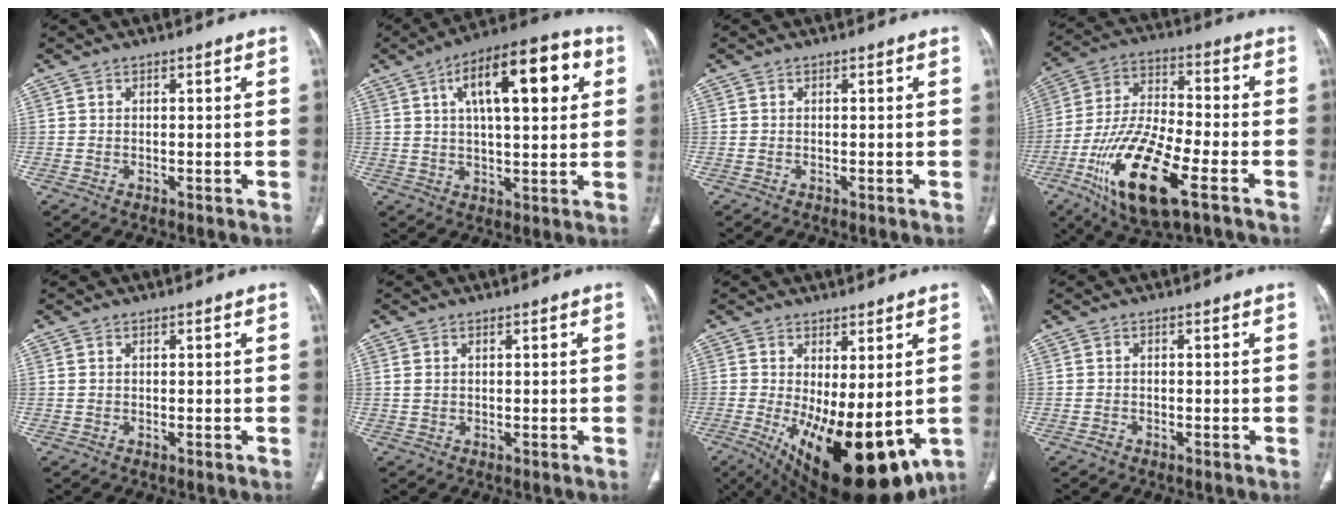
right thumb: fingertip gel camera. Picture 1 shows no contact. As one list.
[{"total": 17.3, "force": [5.5, 6.7, 15.0], "torque": [-0.201, 0.012, 0.076]}, {"total": 0.0}, {"total": 19.9, "force": [-8.8, 7.0, 16.4], "torque": [-0.323, 0.023, -0.153]}, {"total": 0.5, "force": [0.2, 0.3, 0.4], "torque": [-0.010, 0.010, 0.008]}, {"total": 1.5, "force": [0.5, 0.9, 1.0], "torque": [-0.030, 0.009, 0.019]}, {"total": 19.8, "force": [-4.2, 8.3, 17.5], "torque": [-0.251, -0.028, -0.034]}, {"total": 0.8, "force": [-0.5, 0.6, 0.2], "torque": [-0.005, 0.002, -0.013]}]